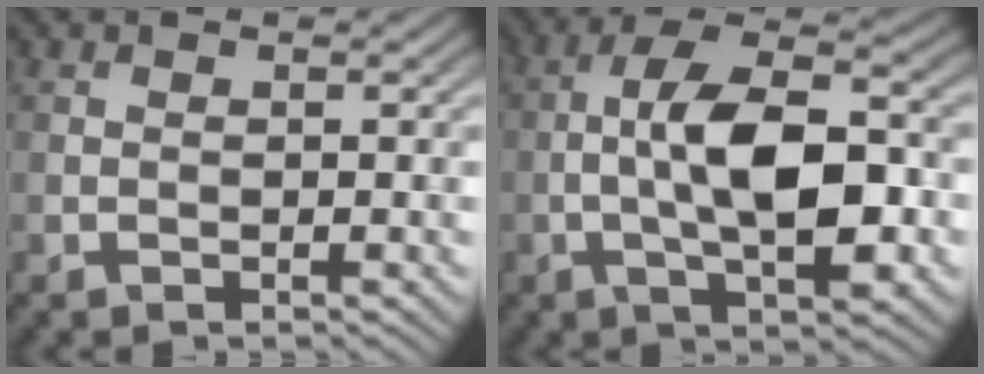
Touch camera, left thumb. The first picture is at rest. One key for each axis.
{"total": 11.4, "fx": -1.4, "fy": 4.4, "fz": 10.4, "tx": -0.179, "ty": 0.010, "tz": -0.027}